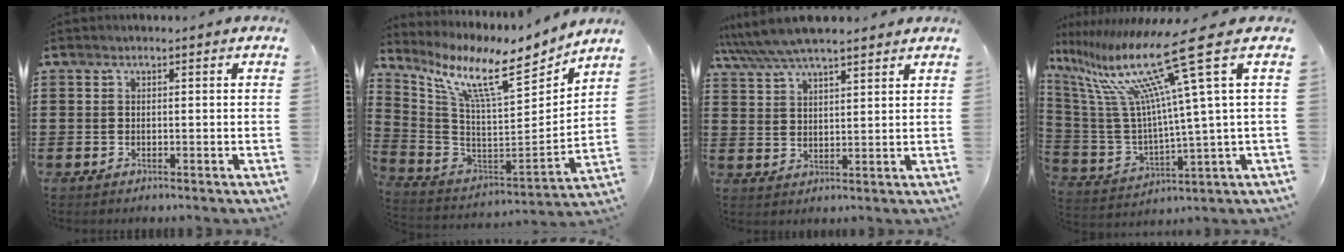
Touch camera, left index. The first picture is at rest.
{"total": 11.4, "force": [8.0, 1.8, 7.9], "torque": [-0.185, -0.056, 0.130]}
{"total": 6.6, "force": [5.8, 1.3, 2.8], "torque": [-0.072, -0.015, 0.105]}
{"total": 18.3, "force": [10.2, 1.1, 15.2], "torque": [-0.339, -0.069, 0.147]}